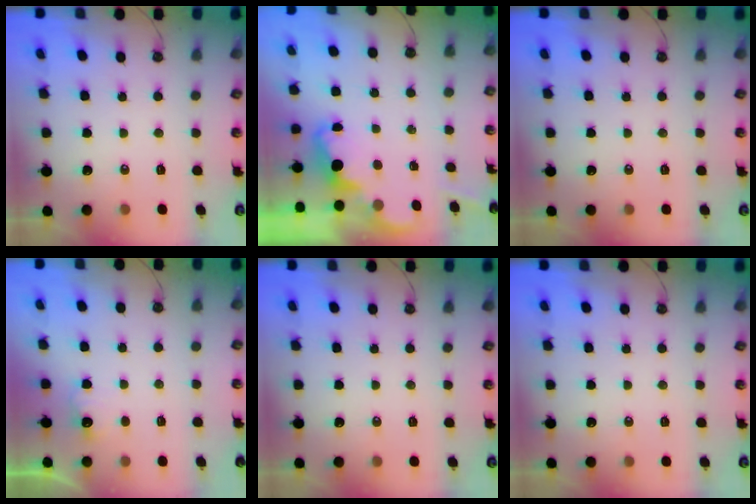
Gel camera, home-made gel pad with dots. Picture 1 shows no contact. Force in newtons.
{"total": 2.4, "press": 2.3, "slide": 0.5}
{"total": 0.0}
{"total": 5.2, "press": 5.2, "slide": 0.8}
{"total": 0.0}
{"total": 0.0}